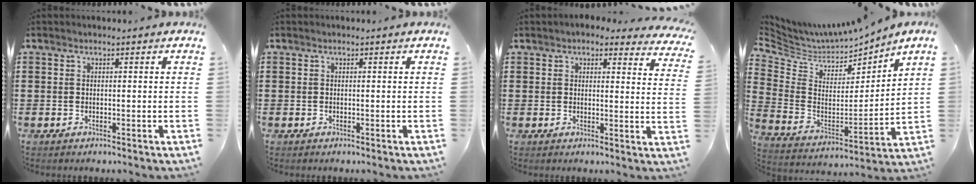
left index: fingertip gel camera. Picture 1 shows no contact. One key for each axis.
{"total": 0.0}
{"total": 3.3, "fx": 3.0, "fy": 0.8, "fz": 1.0, "tx": -0.016, "ty": -0.014, "tz": 0.052}
{"total": 5.4, "fx": 5.1, "fy": 1.8, "fz": 0.7, "tx": -0.051, "ty": -0.044, "tz": 0.086}